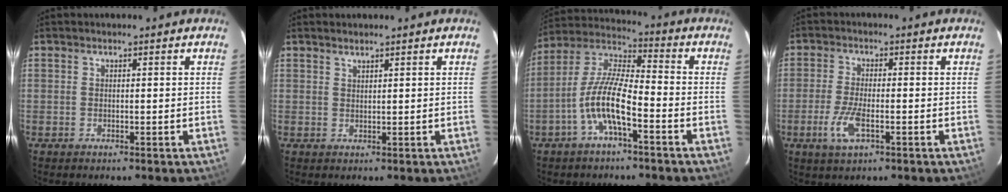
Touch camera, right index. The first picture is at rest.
{"total": 1.3, "force": [1.2, 0.1, 0.4], "torque": [-0.008, 0.001, 0.021]}
{"total": 10.7, "force": [-4.6, 2.5, 9.3], "torque": [-0.198, 0.008, -0.093]}
{"total": 6.1, "force": [-2.5, 1.9, 5.2], "torque": [-0.119, -0.008, -0.049]}